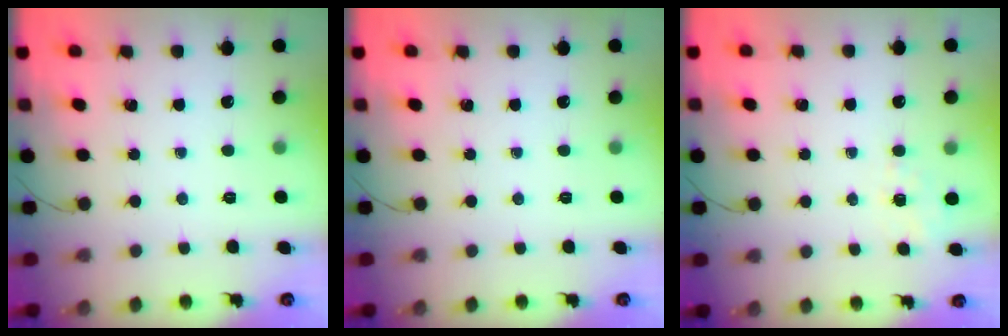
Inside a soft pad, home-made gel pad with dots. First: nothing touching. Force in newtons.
{"total": 0.0}
{"total": 1.7, "press": 1.2, "slide": 1.3}